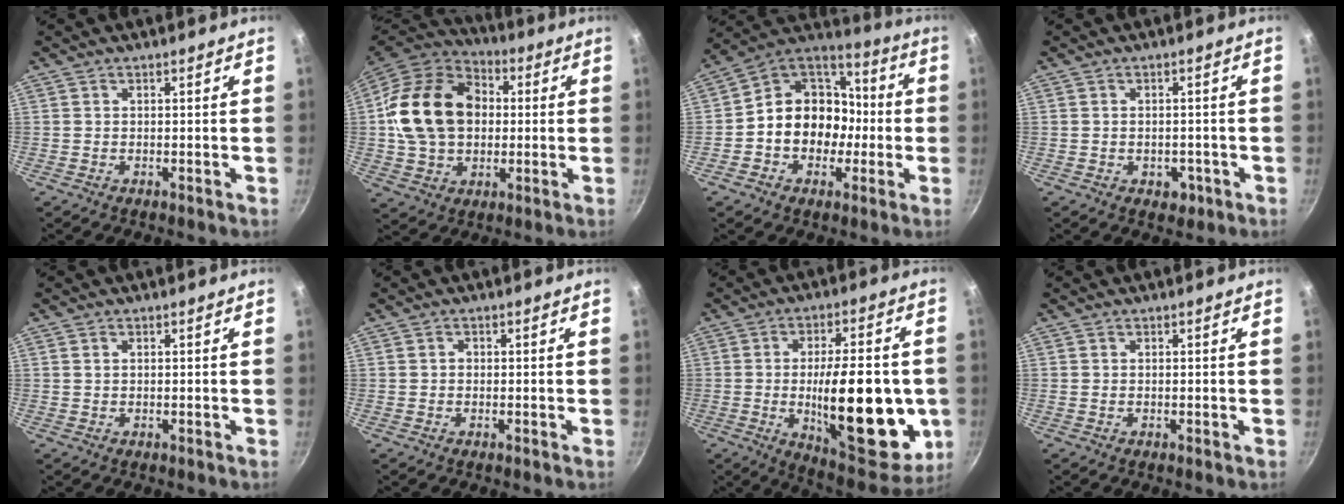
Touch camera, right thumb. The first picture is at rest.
{"total": 21.3, "force": [2.0, 16.0, 13.9], "torque": [-0.227, 0.028, 0.029]}
{"total": 16.1, "force": [-2.2, 13.2, 8.9], "torque": [-0.099, 0.053, -0.046]}
{"total": 3.3, "force": [-1.3, 2.3, 2.0], "torque": [-0.017, 0.008, -0.010]}
{"total": 0.7, "force": [0.3, 0.5, 0.4], "torque": [-0.008, 0.002, 0.006]}
{"total": 0.8, "force": [0.0, 0.7, 0.4], "torque": [-0.004, 0.005, -0.001]}
{"total": 25.2, "force": [-3.2, 10.2, 22.8], "torque": [-0.295, -0.006, -0.035]}
{"total": 0.0}